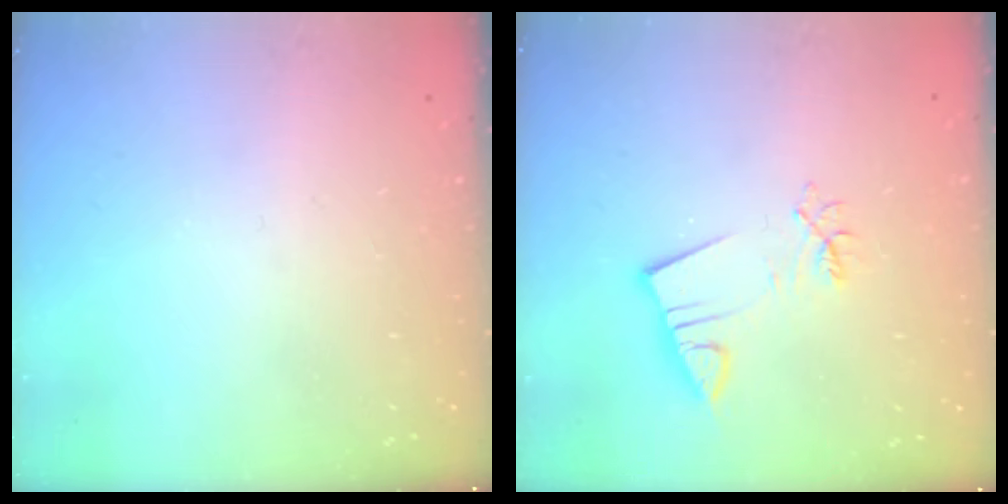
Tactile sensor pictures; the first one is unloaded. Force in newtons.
{"total": 4.7, "press": 4.7, "slide": 0.6}